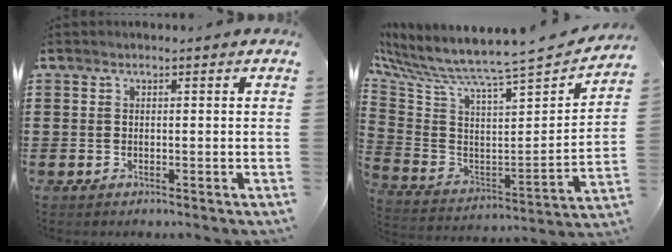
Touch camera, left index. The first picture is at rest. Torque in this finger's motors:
{"motor_torque": [2.14, 0.00, 1.05, 0.21]}